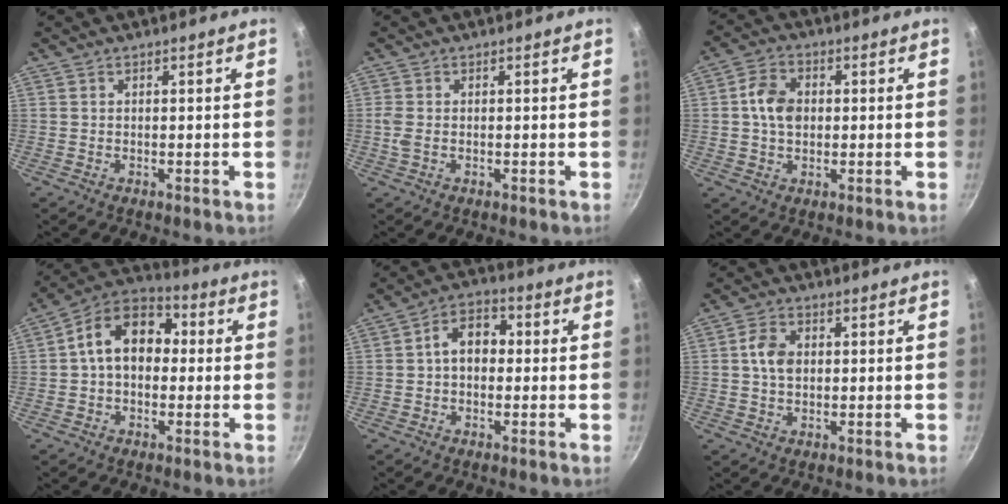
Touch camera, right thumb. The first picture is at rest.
{"total": 2.1, "force": [-0.2, 1.2, 1.6], "torque": [-0.044, -0.001, -0.007]}
{"total": 6.9, "force": [0.5, 5.1, 4.6], "torque": [-0.071, 0.012, 0.002]}
{"total": 13.0, "force": [1.0, 9.3, 9.0], "torque": [-0.107, 0.036, -0.005]}
{"total": 7.4, "force": [0.3, 5.3, 5.1], "torque": [-0.048, 0.021, -0.006]}
{"total": 5.2, "force": [0.5, 3.7, 3.6], "torque": [-0.059, 0.006, 0.005]}